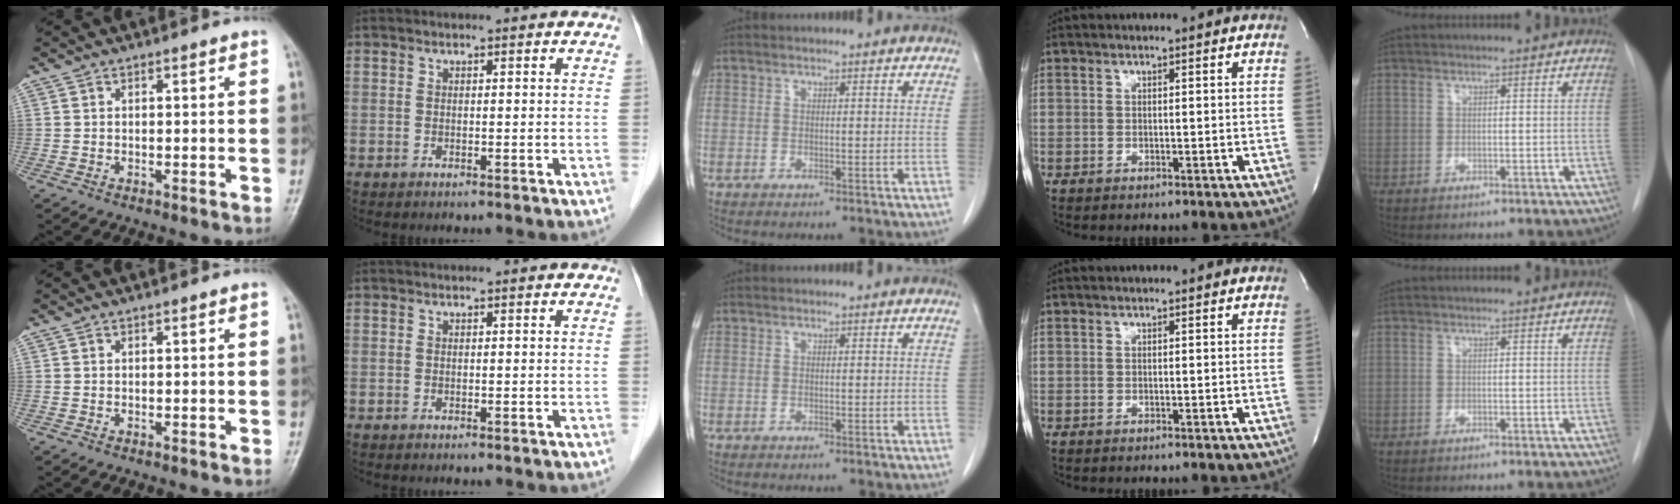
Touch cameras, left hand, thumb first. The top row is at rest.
{}